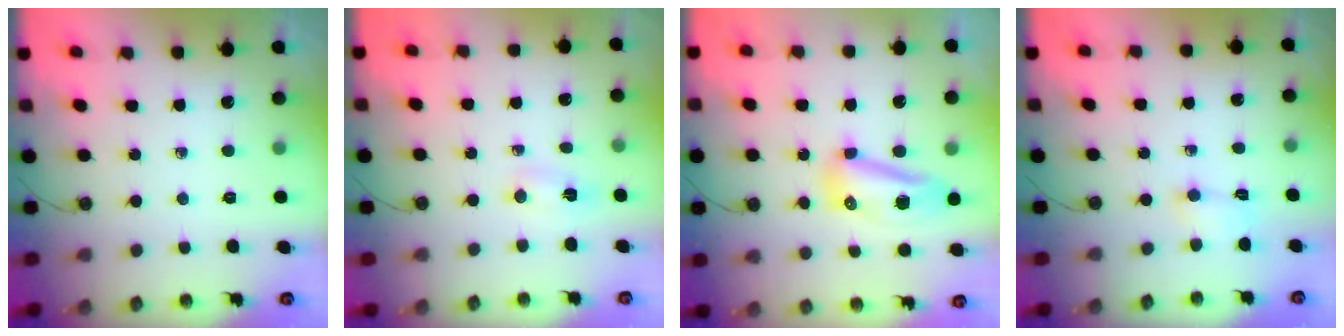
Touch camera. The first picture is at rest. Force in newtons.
{"total": 2.6, "press": 1.3, "slide": 2.2}
{"total": 10.0, "press": 9.9, "slide": 1.3}
{"total": 3.2, "press": 3.1, "slide": 1.0}